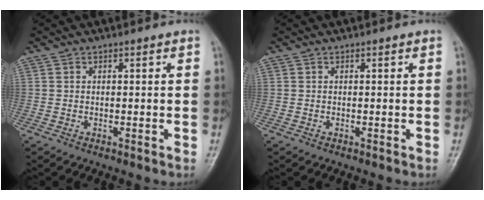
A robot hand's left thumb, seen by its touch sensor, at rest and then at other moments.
{"total": 0.0}